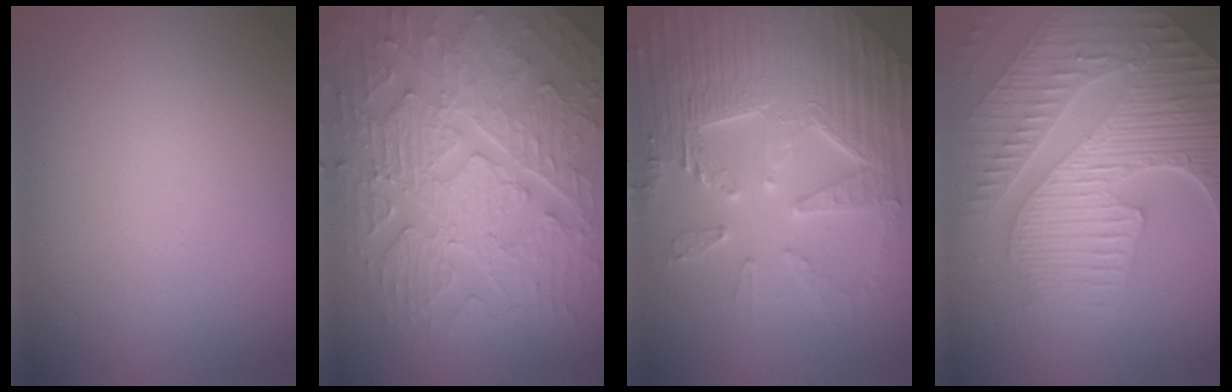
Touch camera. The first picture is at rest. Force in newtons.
{"total": 10.5, "press": 7.0, "slide": 7.8}
{"total": 7.7, "press": 7.5, "slide": 1.5}
{"total": 9.5, "press": 6.4, "slide": 7.1}